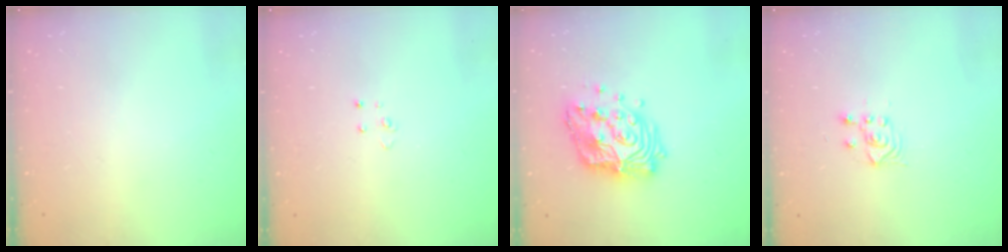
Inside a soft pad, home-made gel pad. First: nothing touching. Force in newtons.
{"total": 2.6, "press": 2.6, "slide": 0.2}
{"total": 15.9, "press": 15.9, "slide": 1.0}
{"total": 3.0, "press": 2.6, "slide": 1.3}